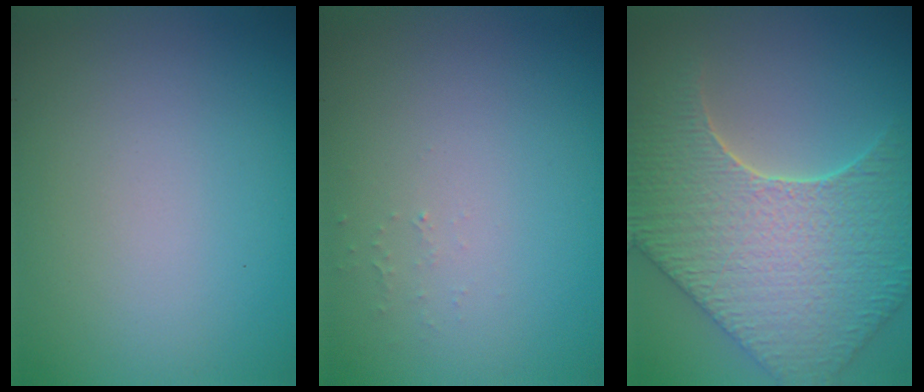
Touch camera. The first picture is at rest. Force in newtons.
{"total": 0.5, "press": 0.5, "slide": 0.1}
{"total": 7.9, "press": 6.8, "slide": 4.1}